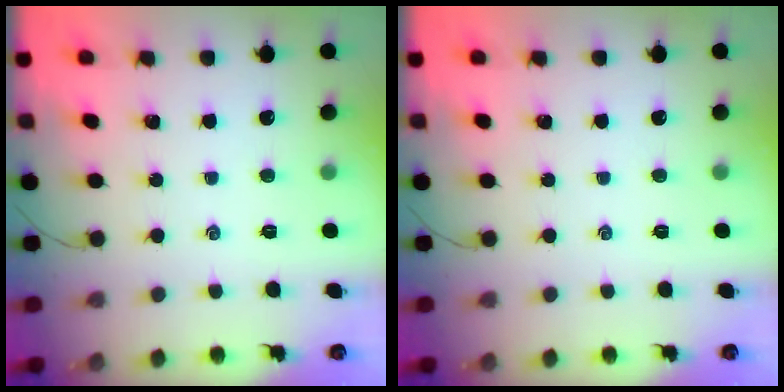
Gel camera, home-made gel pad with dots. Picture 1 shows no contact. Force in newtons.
{"total": 0.0}